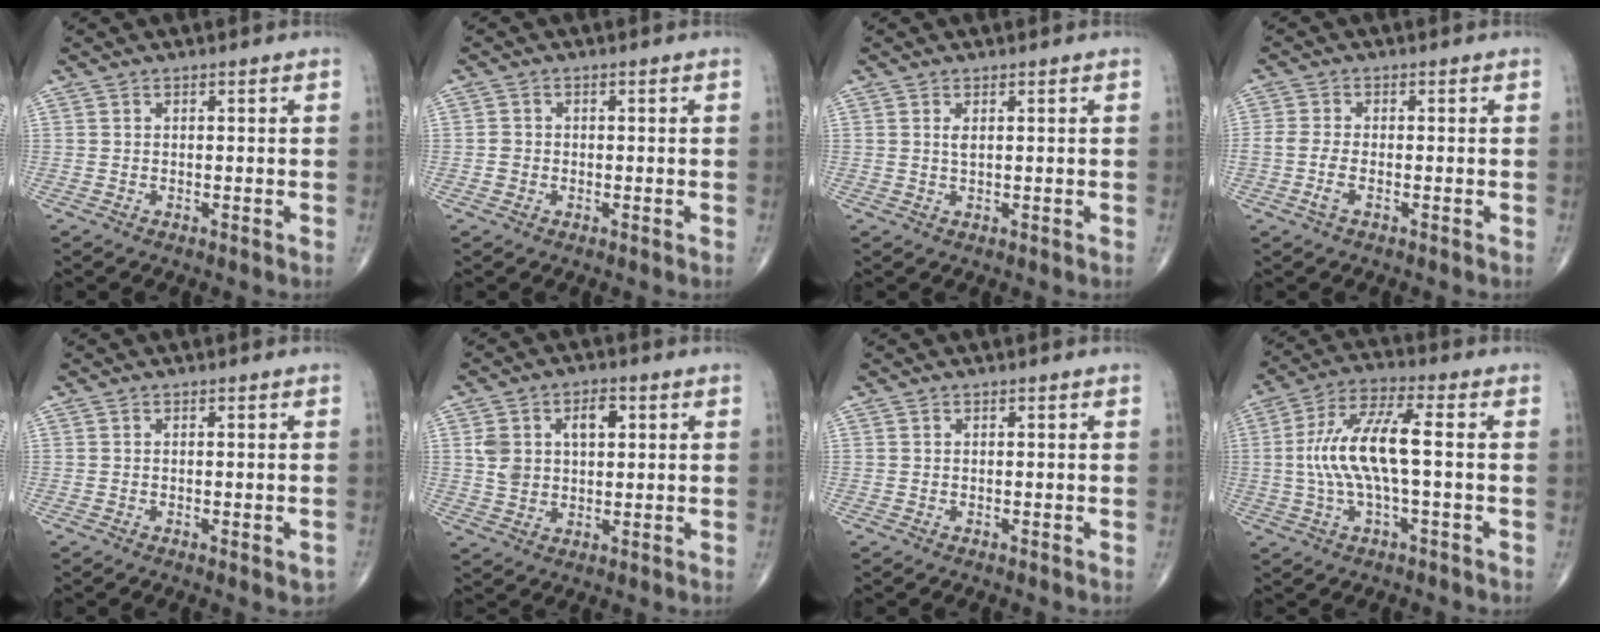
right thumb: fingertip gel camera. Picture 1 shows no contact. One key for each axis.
{"total": 1.7, "fx": -0.5, "fy": 1.5, "fz": 0.5, "tx": -0.004, "ty": 0.006, "tz": -0.008}
{"total": 1.1, "fx": 0.4, "fy": 0.4, "fz": 1.0, "tx": -0.021, "ty": -0.001, "tz": 0.009}
{"total": 3.2, "fx": -1.3, "fy": 1.4, "fz": 2.6, "tx": -0.069, "ty": 0.007, "tz": -0.028}
{"total": 2.3, "fx": -0.8, "fy": 0.7, "fz": 2.0, "tx": -0.022, "ty": 0.000, "tz": -0.007}
{"total": 8.5, "fx": 2.2, "fy": 5.7, "fz": 5.9, "tx": -0.088, "ty": 0.006, "tz": 0.042}
{"total": 0.0}
{"total": 12.4, "fx": -0.1, "fy": 3.4, "fz": 11.9, "tx": -0.257, "ty": 0.030, "tz": -0.004}